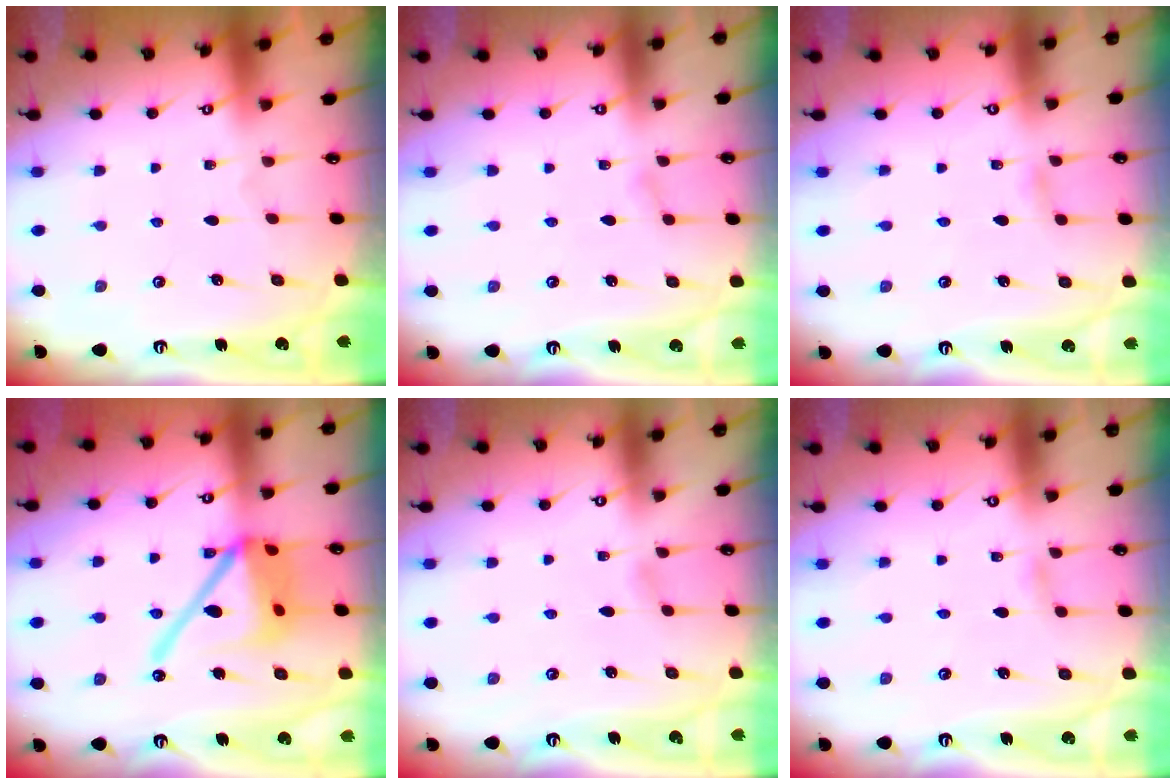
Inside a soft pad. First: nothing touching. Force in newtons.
{"total": 2.8, "press": 2.8, "slide": 0.2}
{"total": 2.9, "press": 2.9, "slide": 0.3}
{"total": 17.6, "press": 17.4, "slide": 2.5}
{"total": 3.6, "press": 3.5, "slide": 0.4}
{"total": 2.9, "press": 2.9, "slide": 0.3}